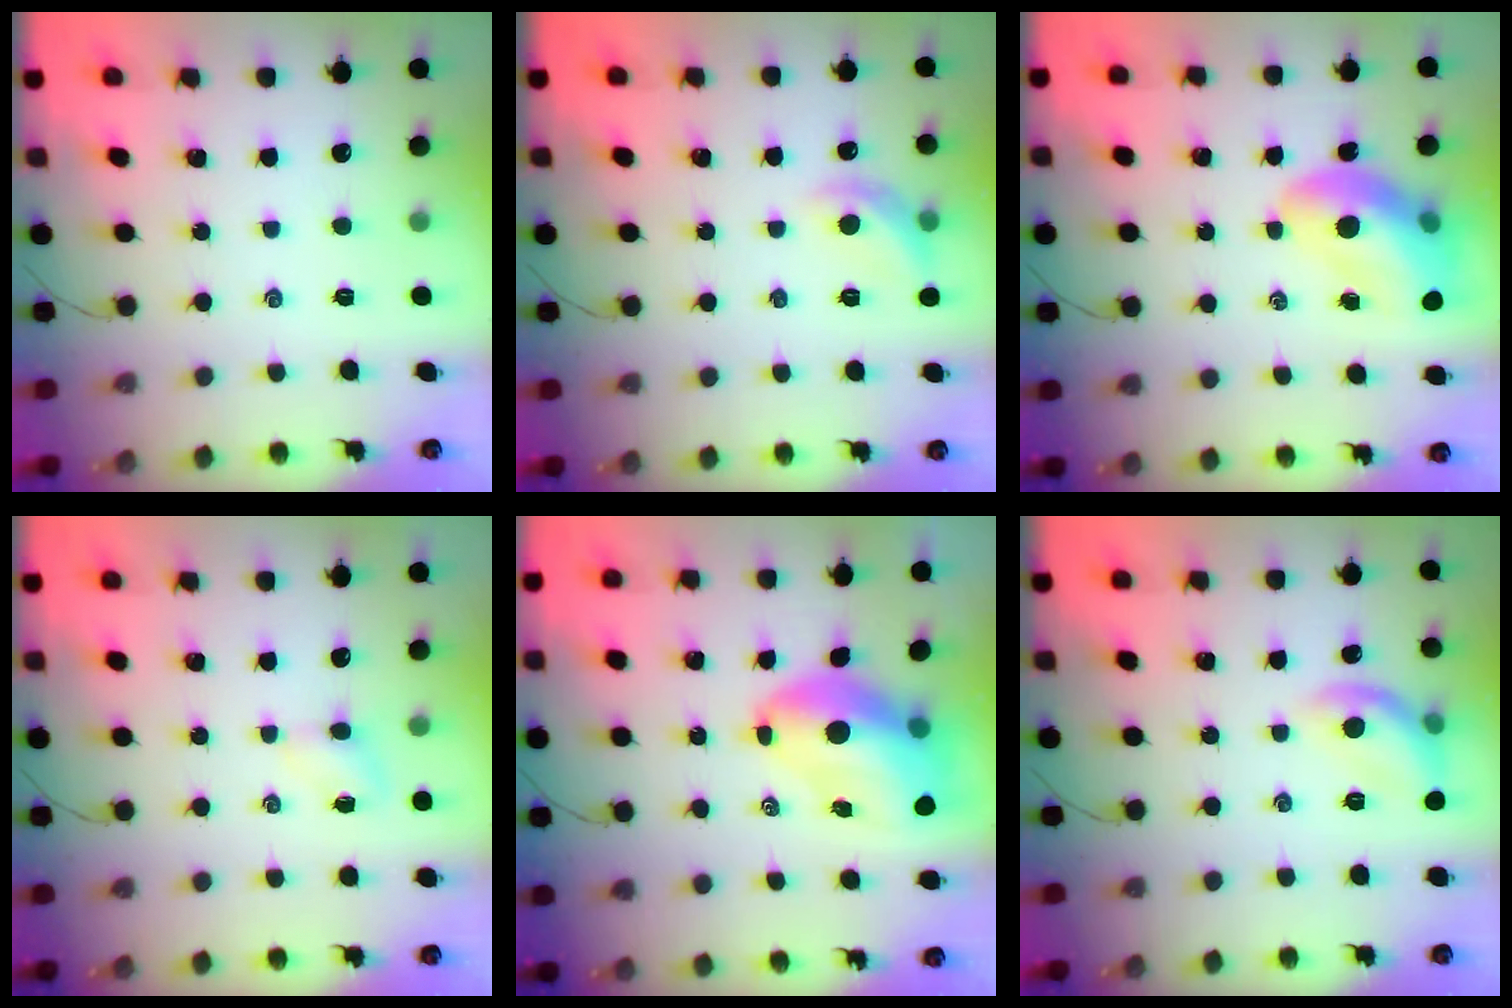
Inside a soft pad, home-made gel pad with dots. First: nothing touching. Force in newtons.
{"total": 9.0, "press": 9.0, "slide": 0.8}
{"total": 13.6, "press": 13.1, "slide": 3.9}
{"total": 2.8, "press": 2.6, "slide": 1.0}
{"total": 13.2, "press": 12.5, "slide": 4.2}
{"total": 10.8, "press": 10.8, "slide": 0.3}